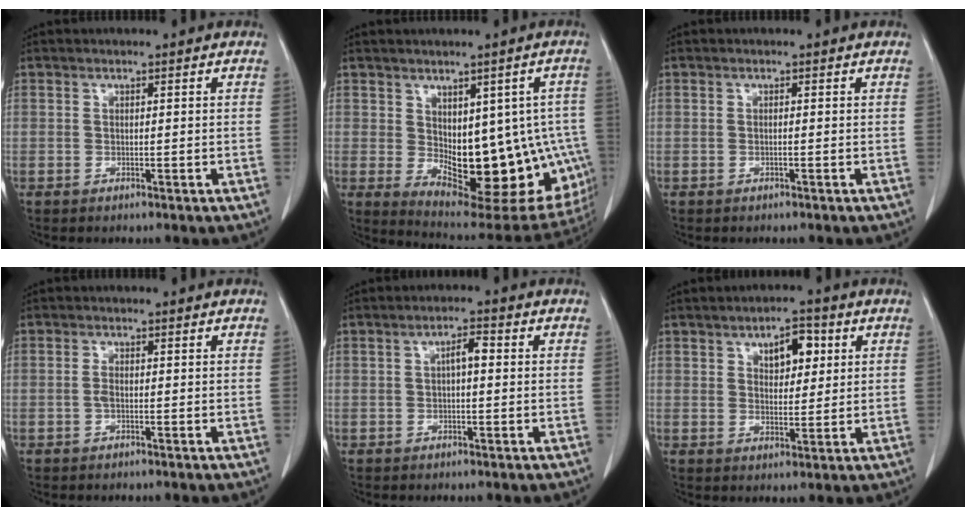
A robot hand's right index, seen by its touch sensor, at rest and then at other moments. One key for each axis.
{"total": 19.1, "fx": -2.6, "fy": 9.2, "fz": 16.5, "tx": -0.162, "ty": 0.003, "tz": -0.005}
{"total": 0.0}
{"total": 1.1, "fx": -0.4, "fy": 0.3, "fz": 1.0, "tx": -0.021, "ty": 0.002, "tz": -0.009}
{"total": 2.6, "fx": 0.2, "fy": 0.7, "fz": 2.5, "tx": -0.041, "ty": 0.006, "tz": 0.002}
{"total": 5.5, "fx": 2.3, "fy": 2.7, "fz": 4.3, "tx": -0.065, "ty": 0.007, "tz": 0.036}